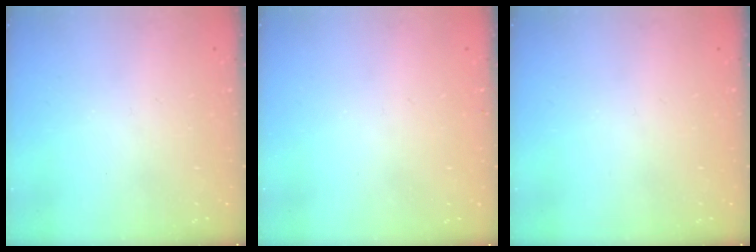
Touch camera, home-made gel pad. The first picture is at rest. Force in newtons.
{"total": 3.7, "press": 3.7, "slide": 0.6}
{"total": 0.0}